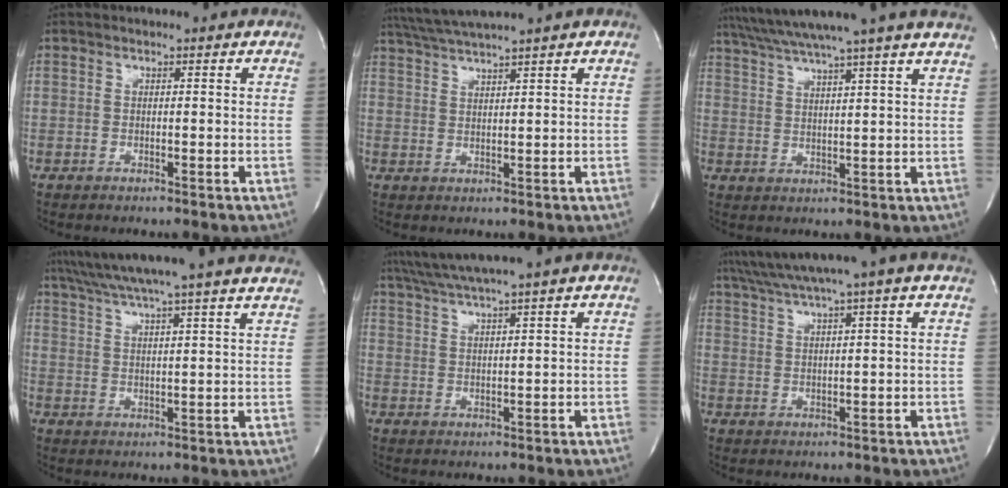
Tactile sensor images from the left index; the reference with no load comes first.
{"total": 6.0, "force": [5.1, -1.6, 2.7], "torque": [-0.051, 0.011, 0.096]}
{"total": 16.3, "force": [14.0, -2.0, 8.0], "torque": [-0.144, -0.001, 0.189]}
{"total": 21.2, "force": [18.8, -1.5, 9.7], "torque": [-0.169, -0.010, 0.250]}
{"total": 8.1, "force": [6.9, -1.9, 3.8], "torque": [-0.068, 0.014, 0.112]}
{"total": 9.2, "force": [7.5, -2.5, 4.6], "torque": [-0.079, 0.007, 0.111]}